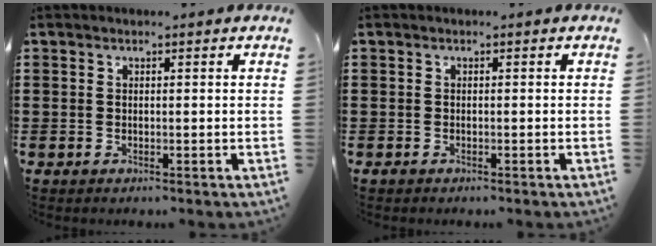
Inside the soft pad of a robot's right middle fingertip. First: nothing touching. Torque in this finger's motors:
{"motor_torque": [0.49, 0.06, 0.08, 0.02]}